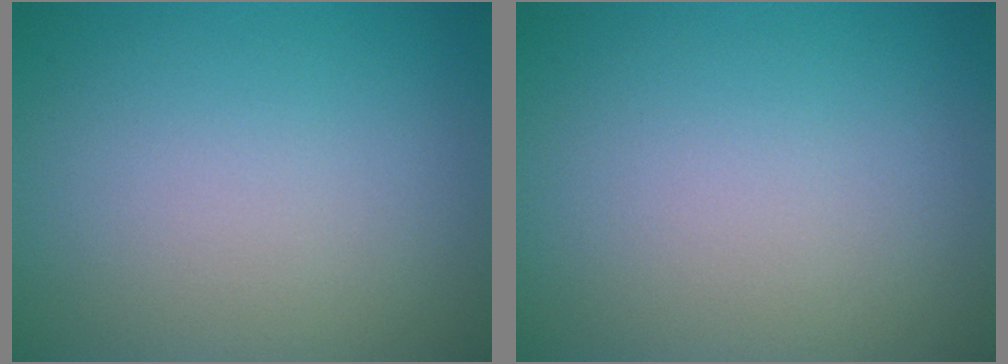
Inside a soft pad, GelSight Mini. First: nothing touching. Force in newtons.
{"total": 0.0}